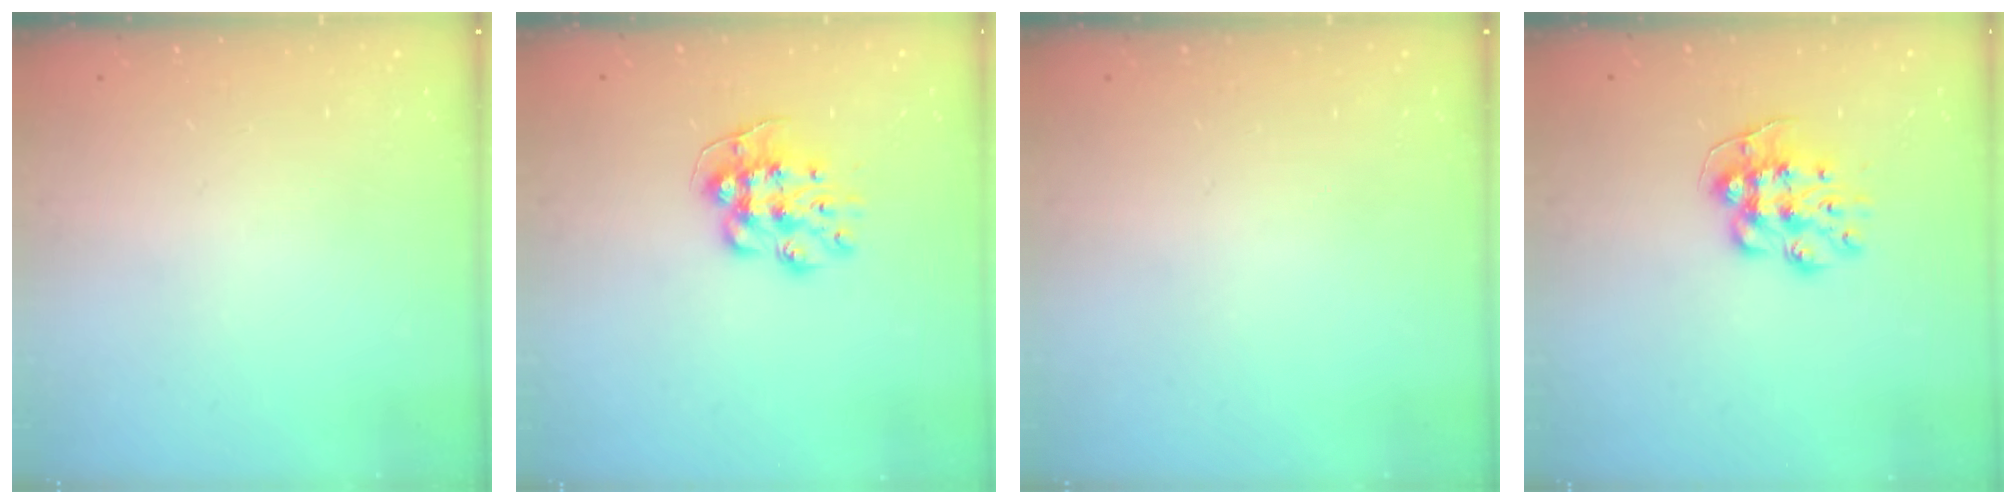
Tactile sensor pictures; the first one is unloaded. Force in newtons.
{"total": 9.8, "press": 9.7, "slide": 0.5}
{"total": 0.0}
{"total": 9.8, "press": 9.7, "slide": 0.5}